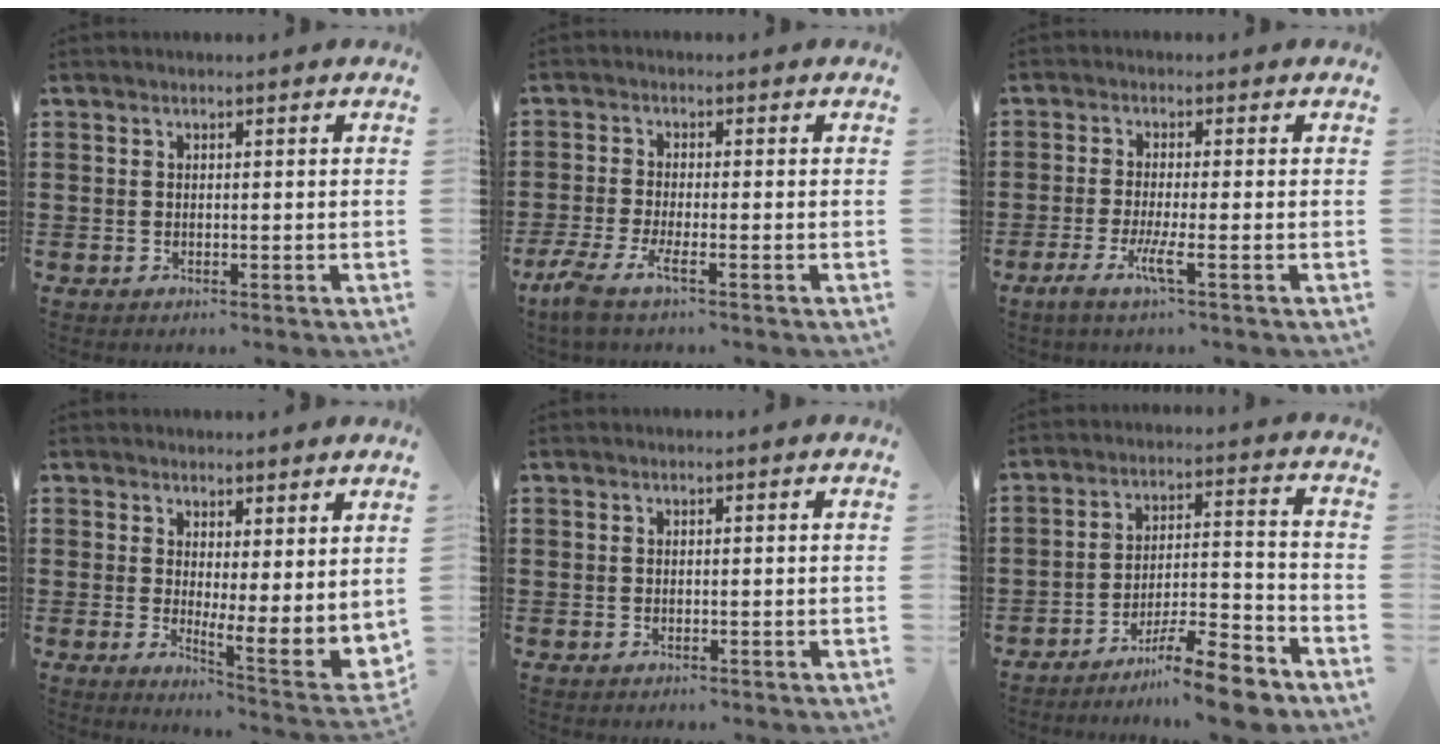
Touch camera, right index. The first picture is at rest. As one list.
[{"total": 4.0, "force": [-2.5, 0.0, 3.2], "torque": [-0.074, -0.018, -0.048]}, {"total": 4.5, "force": [-2.0, 0.2, 4.1], "torque": [-0.089, -0.018, -0.040]}, {"total": 2.5, "force": [1.6, 0.1, 2.0], "torque": [-0.043, -0.030, 0.025]}, {"total": 0.0}, {"total": 10.1, "force": [-8.4, 0.9, 5.4], "torque": [-0.074, 0.027, -0.157]}]